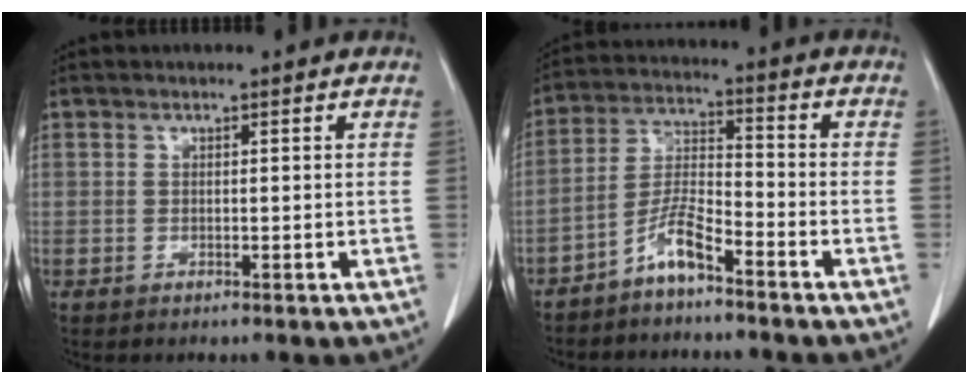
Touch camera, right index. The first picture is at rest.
{"total": 6.0, "force": [-4.5, 1.0, 4.0], "torque": [-0.088, 0.002, -0.089]}